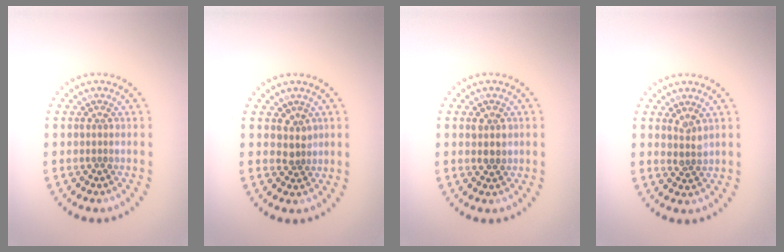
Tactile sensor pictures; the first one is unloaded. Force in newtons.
{"total": 1.6, "press": 1.3, "slide": 1.0}
{"total": 1.7, "press": 1.5, "slide": 0.7}
{"total": 1.3, "press": 1.1, "slide": 0.7}